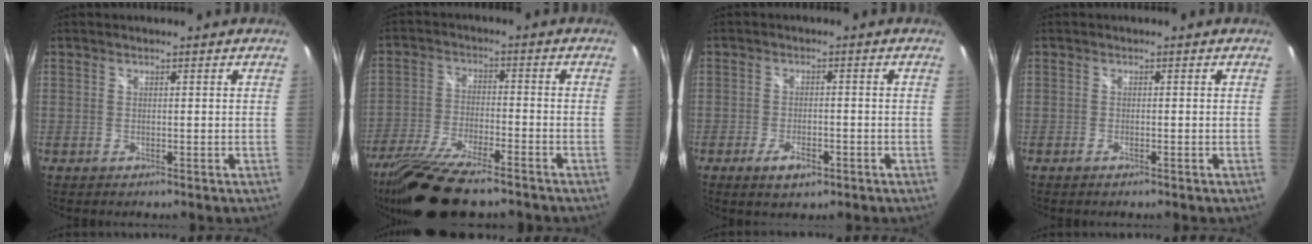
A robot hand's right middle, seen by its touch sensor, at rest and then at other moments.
{"total": 15.3, "force": [-12.2, 2.9, 8.7], "torque": [-0.189, -0.040, -0.222]}
{"total": 4.4, "force": [-2.4, 1.8, 3.3], "torque": [-0.073, -0.007, -0.040]}
{"total": 0.7, "force": [-0.5, 0.2, 0.4], "torque": [-0.008, -0.001, -0.011]}